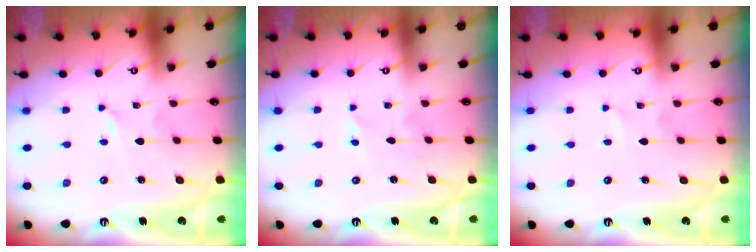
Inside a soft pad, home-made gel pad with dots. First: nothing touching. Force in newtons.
{"total": 3.5, "press": 3.5, "slide": 0.3}
{"total": 0.6, "press": 0.6, "slide": 0.1}